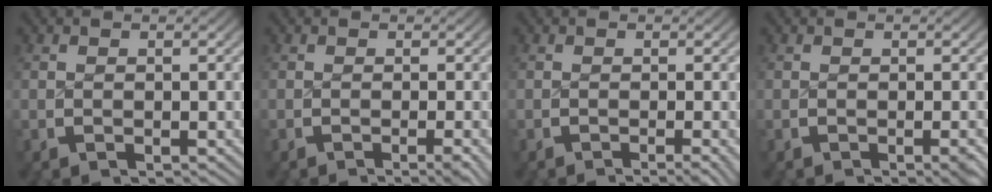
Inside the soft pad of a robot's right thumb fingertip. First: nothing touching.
{"total": 1.6, "force": [-1.0, -0.2, 1.3], "torque": [-0.016, 0.003, -0.016]}
{"total": 2.0, "force": [-1.5, 0.0, 1.3], "torque": [-0.014, 0.000, -0.021]}
{"total": 0.9, "force": [-0.4, -0.3, 0.8], "torque": [-0.008, 0.005, -0.005]}